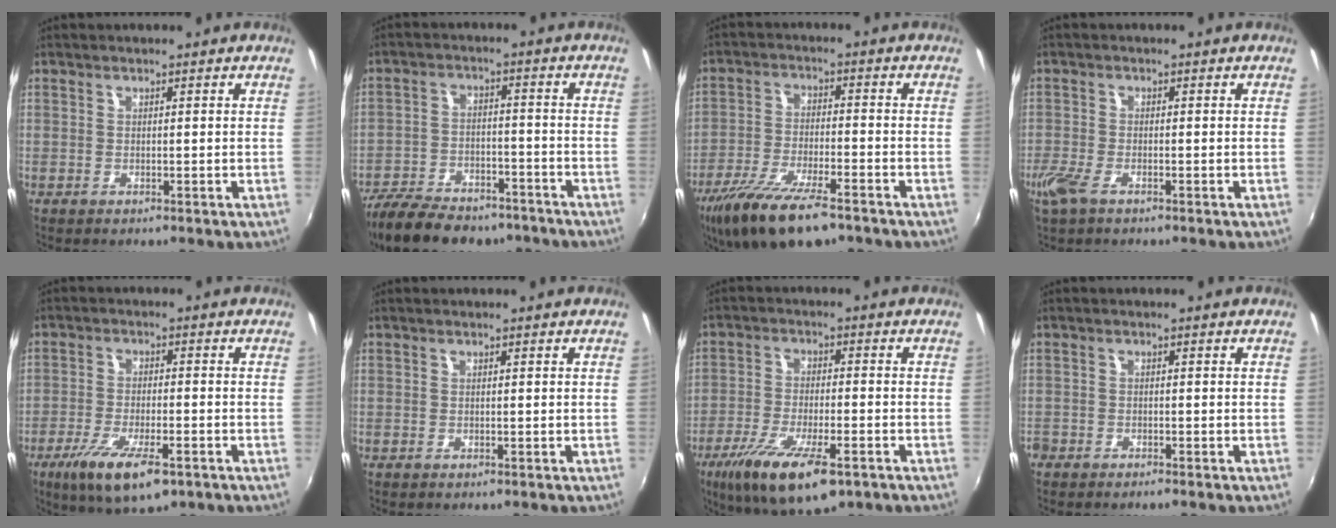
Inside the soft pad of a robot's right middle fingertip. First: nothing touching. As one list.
[{"total": 18.0, "force": [-14.3, 7.2, 8.3], "torque": [-0.183, -0.018, -0.217]}, {"total": 14.3, "force": [-10.1, 4.1, 9.3], "torque": [-0.198, -0.034, -0.182]}, {"total": 4.2, "force": [-2.6, 1.6, 2.9], "torque": [-0.072, -0.011, -0.051]}, {"total": 11.2, "force": [-6.4, 3.2, 8.6], "torque": [-0.184, -0.037, -0.111]}, {"total": 0.0}, {"total": 14.6, "force": [-8.5, 4.4, 11.0], "torque": [-0.220, -0.043, -0.147]}, {"total": 1.8, "force": [-1.7, 0.7, 0.4], "torque": [-0.021, -0.006, -0.037]}]